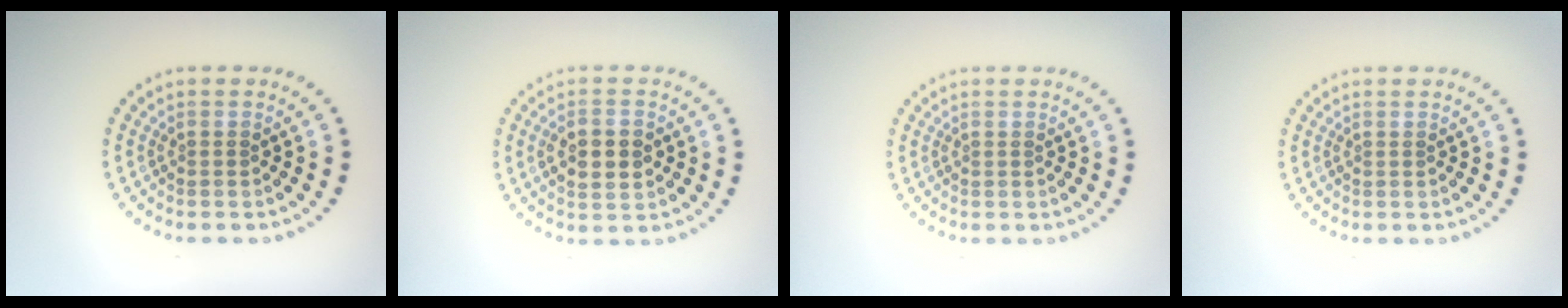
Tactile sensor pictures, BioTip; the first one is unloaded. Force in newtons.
{"total": 4.2, "press": 4.2, "slide": 0.2}
{"total": 0.0}
{"total": 0.0}